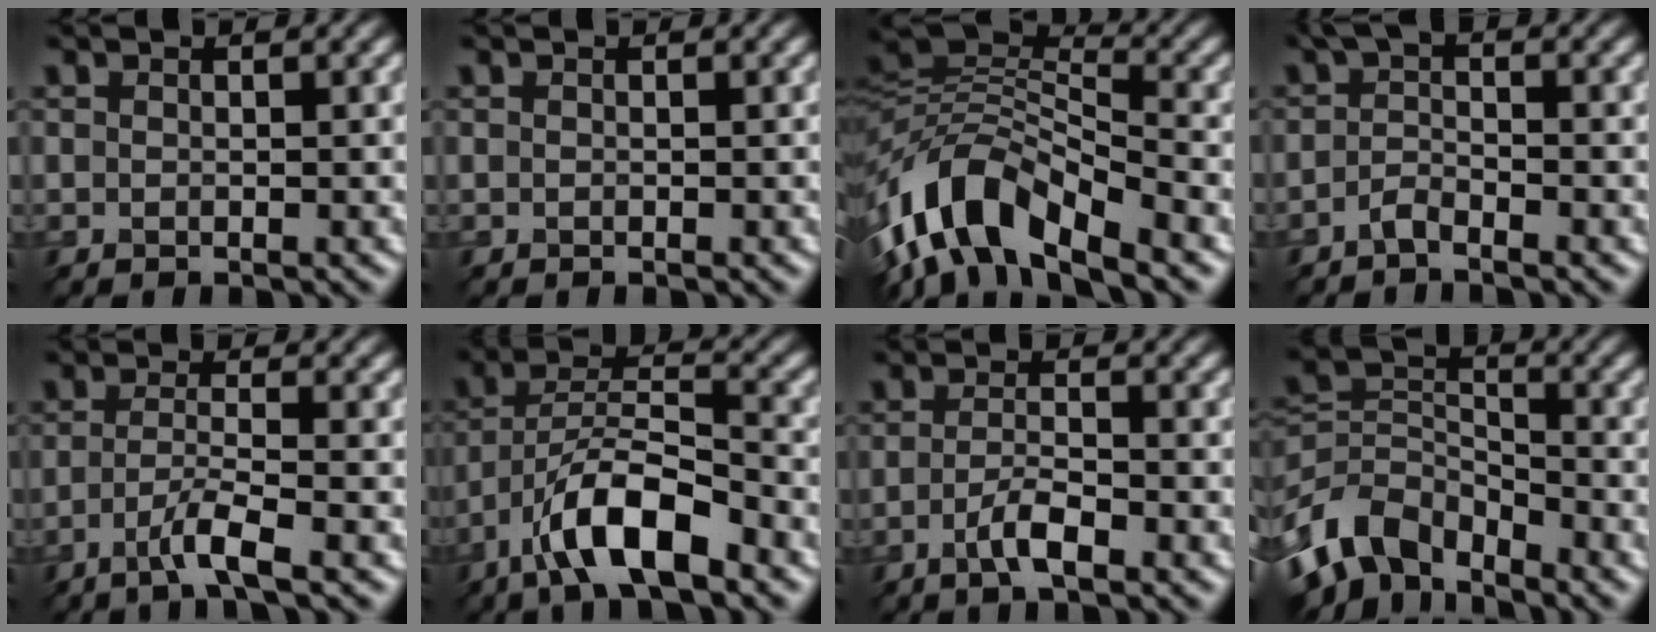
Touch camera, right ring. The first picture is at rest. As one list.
[{"total": 0.0}, {"total": 9.4, "force": [-4.9, 4.3, 6.8], "torque": [-0.117, 0.019, -0.102]}, {"total": 1.5, "force": [-1.1, 0.1, 1.0], "torque": [-0.030, 0.004, -0.031]}, {"total": 2.9, "force": [-1.7, 0.0, 2.3], "torque": [-0.048, 0.008, -0.044]}, {"total": 7.9, "force": [-4.6, 2.4, 5.8], "torque": [-0.099, 0.020, -0.084]}, {"total": 2.2, "force": [-1.2, 0.4, 1.9], "torque": [-0.043, 0.010, -0.028]}, {"total": 6.7, "force": [-4.4, 4.0, 3.0], "torque": [-0.060, -0.001, -0.098]}]